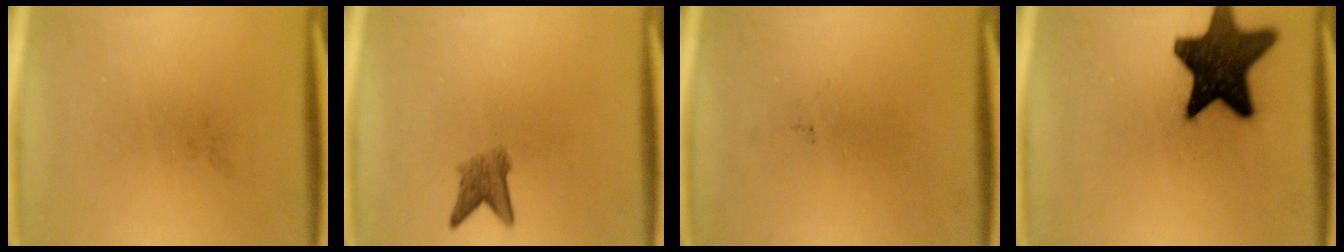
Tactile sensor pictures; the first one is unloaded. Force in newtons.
{"total": 3.0}
{"total": 0.0}
{"total": 17.1}